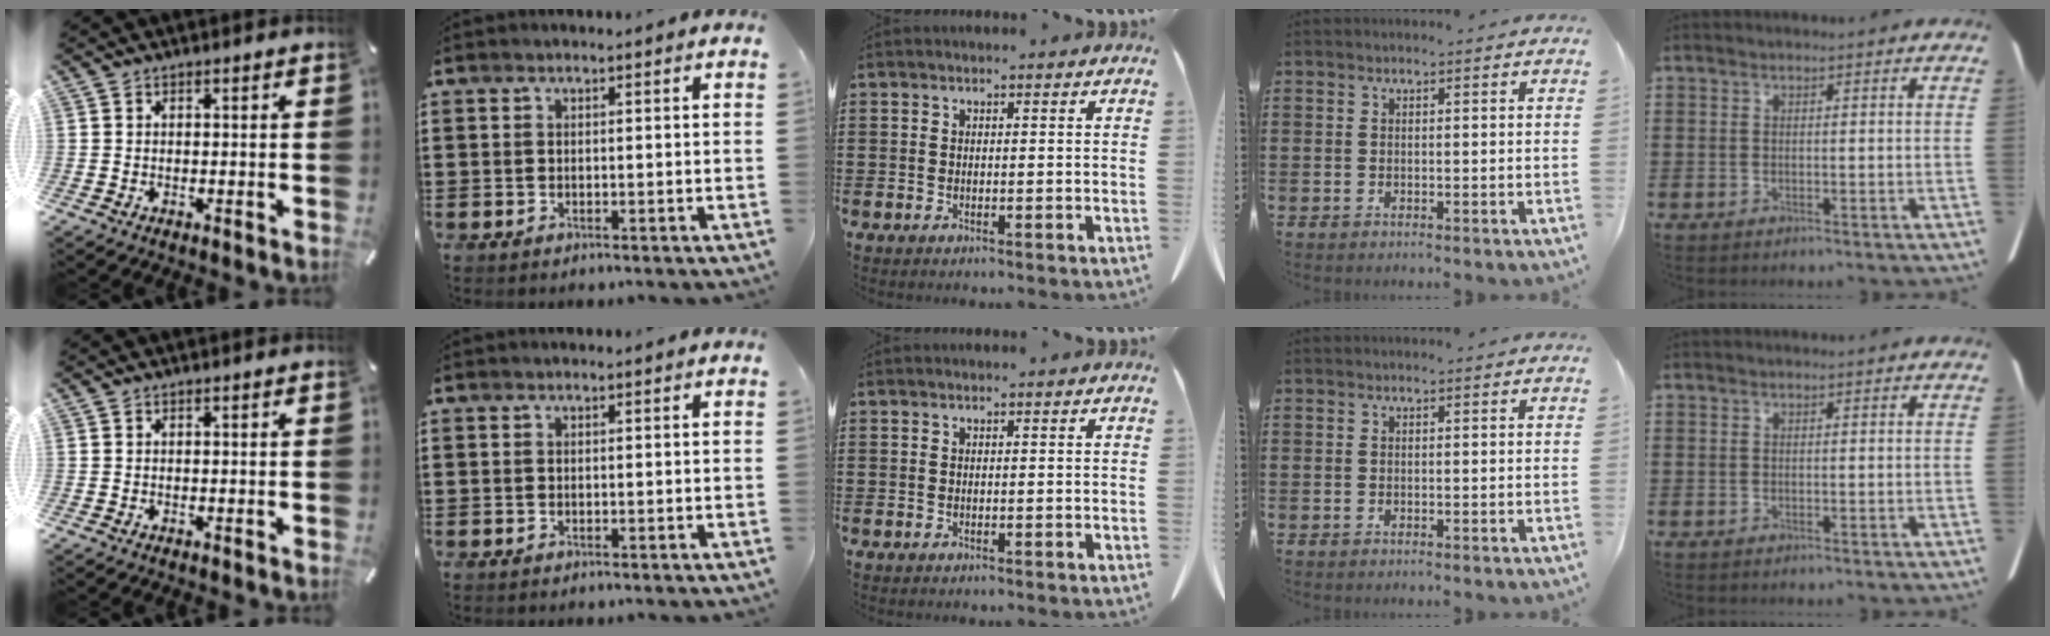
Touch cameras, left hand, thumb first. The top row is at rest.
{}